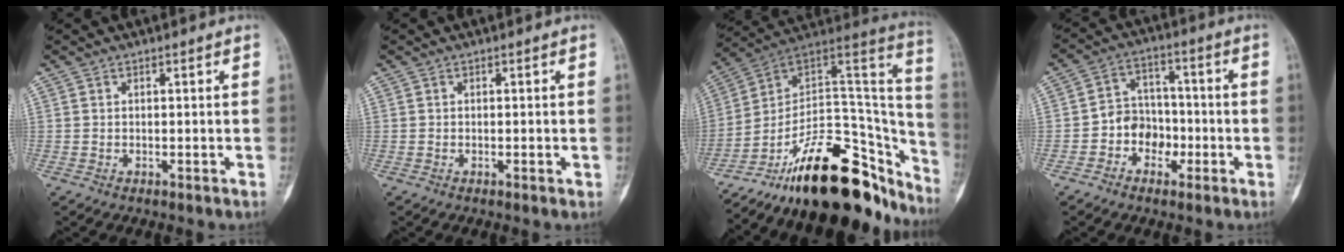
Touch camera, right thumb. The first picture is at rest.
{"total": 0.8, "force": [-0.2, 0.3, 0.7], "torque": [-0.010, -0.001, -0.002]}
{"total": 28.0, "force": [-19.5, 12.7, 15.6], "torque": [-0.124, 0.107, -0.286]}
{"total": 7.8, "force": [-2.6, 6.4, 3.5], "torque": [-0.014, 0.035, -0.053]}